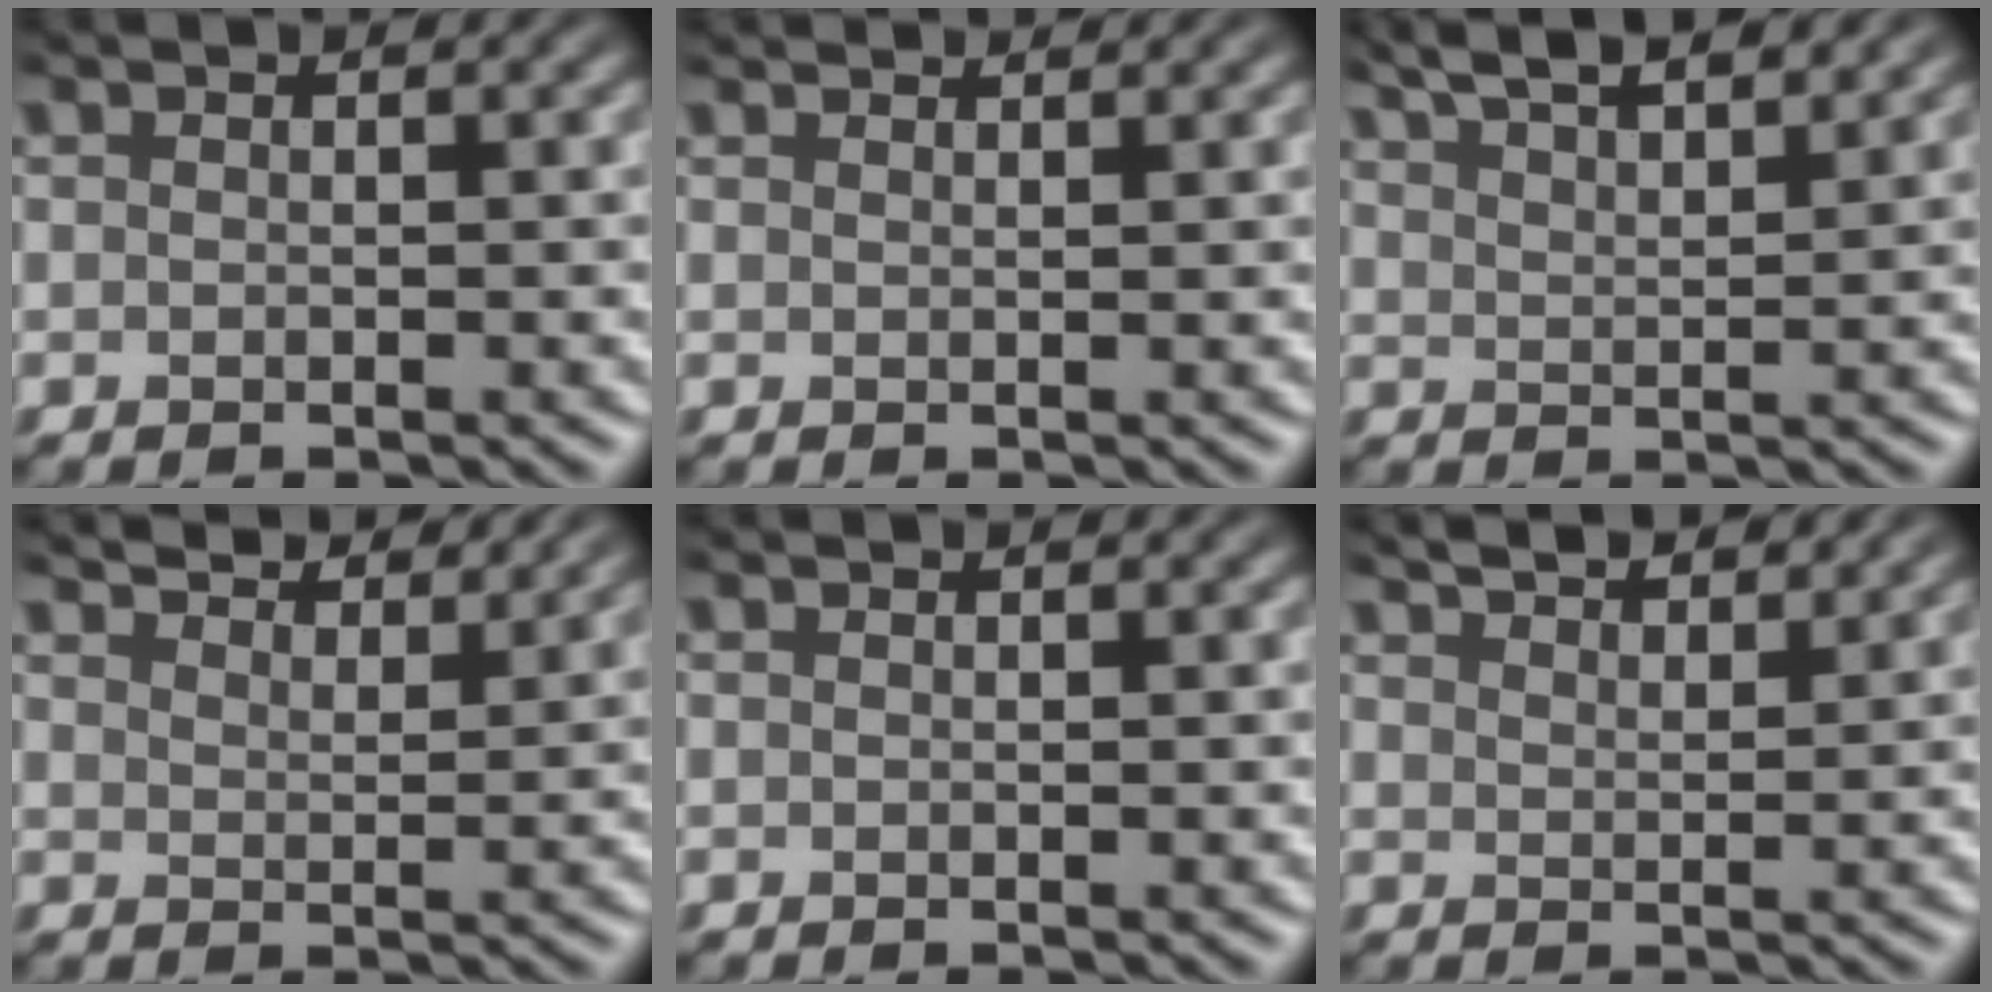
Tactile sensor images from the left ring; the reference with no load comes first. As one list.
[{"total": 2.3, "force": [2.2, 0.3, 0.7], "torque": [-0.013, 0.003, 0.022]}, {"total": 7.9, "force": [6.1, 2.4, 4.3], "torque": [-0.043, 0.034, 0.058]}, {"total": 5.7, "force": [5.3, 0.9, 1.8], "torque": [-0.026, 0.005, 0.063]}, {"total": 0.0}, {"total": 4.6, "force": [4.1, 1.0, 1.8], "torque": [-0.019, 0.010, 0.048]}]